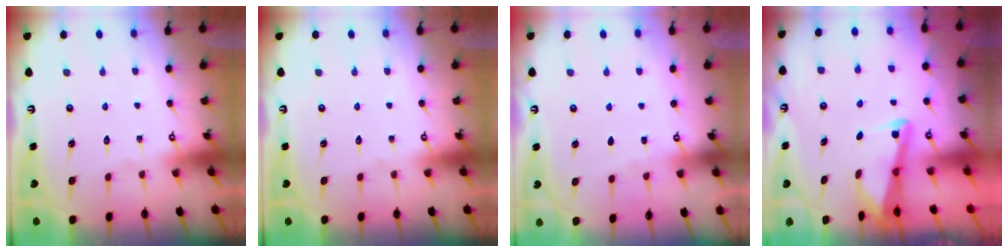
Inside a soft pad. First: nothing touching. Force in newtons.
{"total": 0.0}
{"total": 2.1, "press": 2.1, "slide": 0.3}
{"total": 3.0, "press": 3.0, "slide": 0.4}